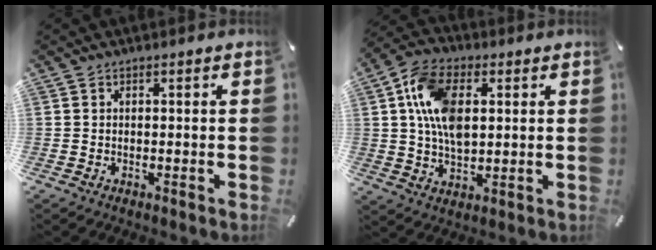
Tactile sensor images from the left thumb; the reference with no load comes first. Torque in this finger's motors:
{"motor_torque": [0.58, 1.54, 1.22, -0.80, 0.46]}